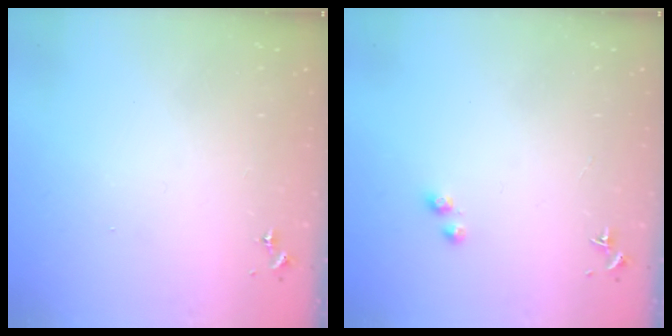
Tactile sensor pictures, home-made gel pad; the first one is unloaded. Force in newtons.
{"total": 2.7, "press": 2.6, "slide": 0.9}